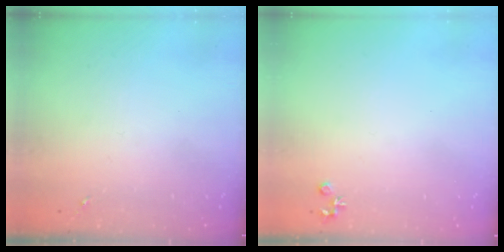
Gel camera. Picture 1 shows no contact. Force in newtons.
{"total": 3.7, "press": 3.6, "slide": 0.4}